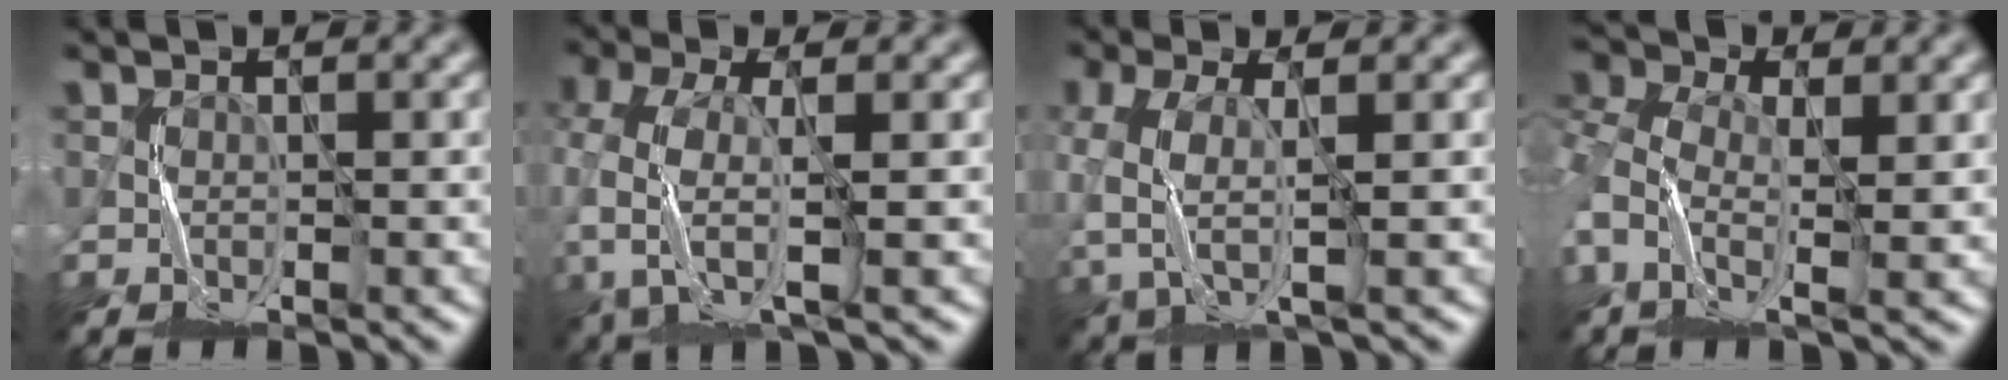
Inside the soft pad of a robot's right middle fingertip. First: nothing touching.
{"total": 6.6, "force": [-2.6, 3.0, 5.2], "torque": [-0.137, -0.010, -0.060]}
{"total": 4.4, "force": [-1.3, 2.1, 3.6], "torque": [-0.098, -0.008, -0.026]}
{"total": 6.4, "force": [0.3, 3.9, 5.0], "torque": [-0.133, -0.002, -0.005]}